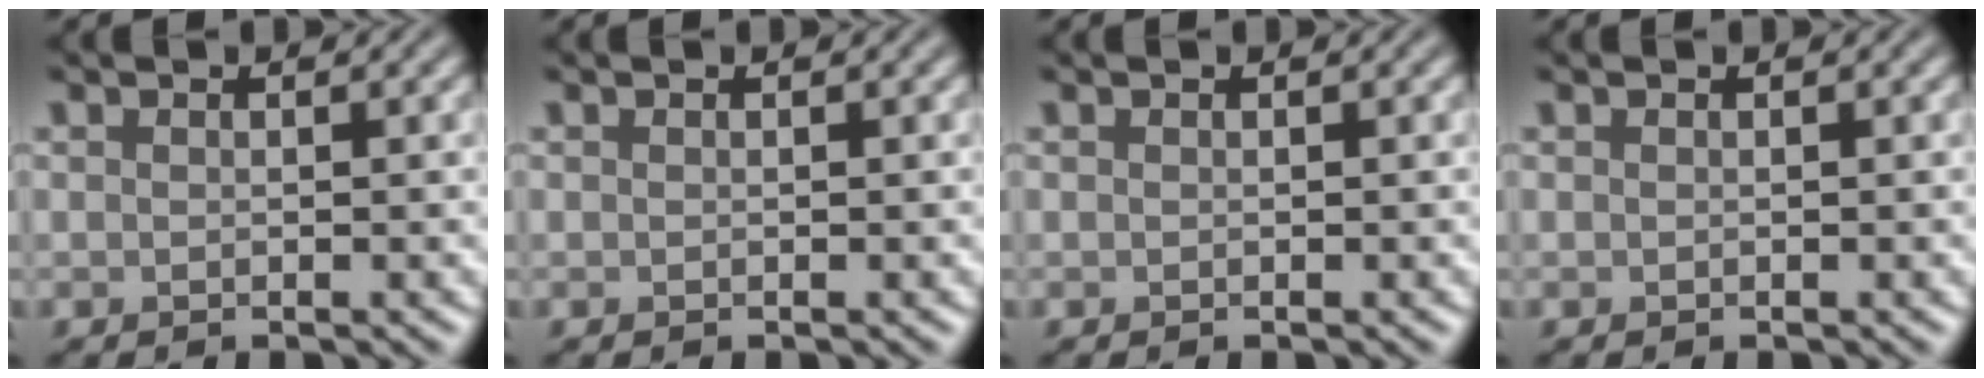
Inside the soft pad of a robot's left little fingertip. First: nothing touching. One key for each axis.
{"total": 0.0}
{"total": 0.0}
{"total": 0.0}